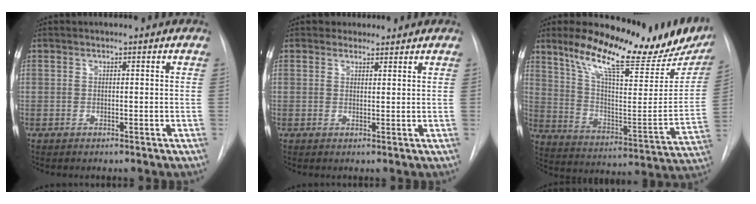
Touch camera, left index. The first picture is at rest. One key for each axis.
{"total": 1.9, "fx": 1.5, "fy": 1.1, "fz": -0.2, "tx": 0.004, "ty": 0.007, "tz": 0.019}
{"total": 24.4, "fx": 18.9, "fy": 5.6, "fz": 14.4, "tx": -0.218, "ty": -0.028, "tz": 0.269}